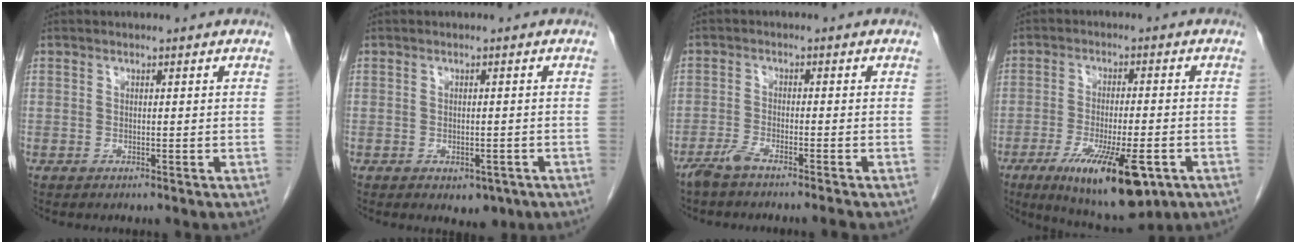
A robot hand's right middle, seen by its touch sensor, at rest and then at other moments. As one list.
[{"total": 3.1, "force": [-1.6, 1.9, 1.8], "torque": [-0.014, 0.000, -0.010]}, {"total": 3.7, "force": [-3.2, -0.5, 1.8], "torque": [-0.036, -0.006, -0.064]}, {"total": 14.4, "force": [-7.2, 3.6, 11.9], "torque": [-0.181, -0.025, -0.102]}]